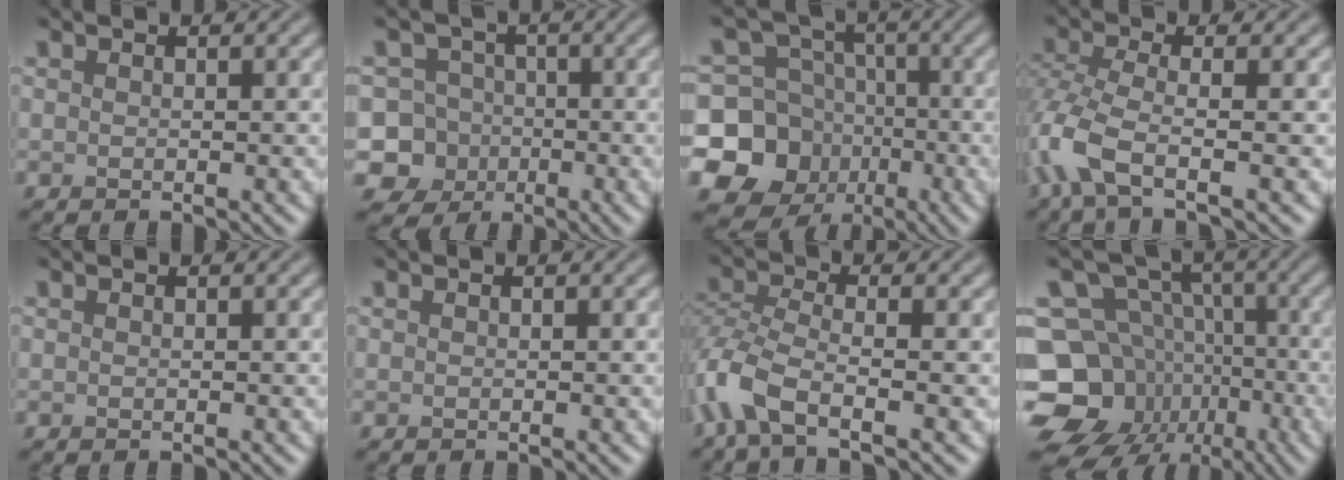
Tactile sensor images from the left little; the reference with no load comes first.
{"total": 9.1, "force": [-2.9, 8.4, 1.8], "torque": [-0.025, 0.001, -0.082]}
{"total": 12.3, "force": [-3.8, 11.2, 3.6], "torque": [-0.087, -0.021, -0.086]}
{"total": 5.5, "force": [-2.5, 1.9, 4.5], "torque": [-0.116, -0.006, -0.063]}
{"total": 0.0}
{"total": 0.0}
{"total": 5.8, "force": [-3.1, 2.2, 4.4], "torque": [-0.103, -0.005, -0.077]}
{"total": 15.6, "force": [-6.5, 12.8, 6.0], "torque": [-0.127, -0.019, -0.114]}